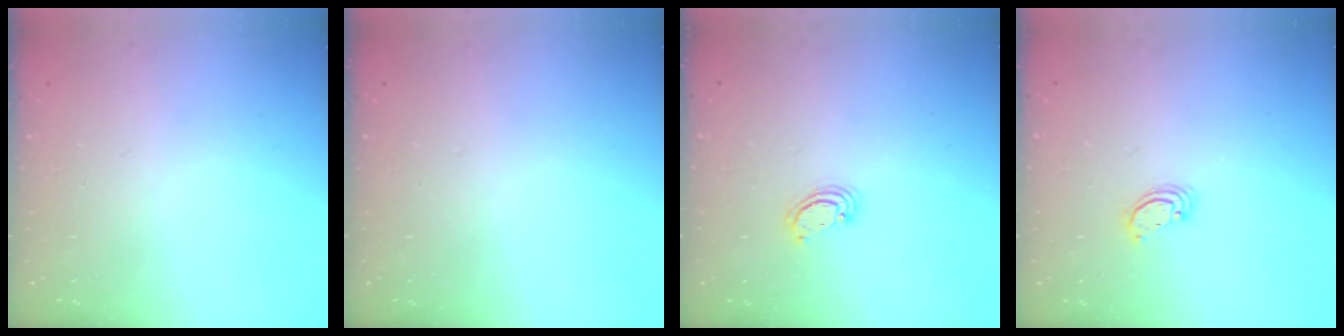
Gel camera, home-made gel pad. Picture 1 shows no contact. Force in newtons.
{"total": 0.0}
{"total": 2.3, "press": 2.3, "slide": 0.3}
{"total": 2.8, "press": 2.8, "slide": 0.2}